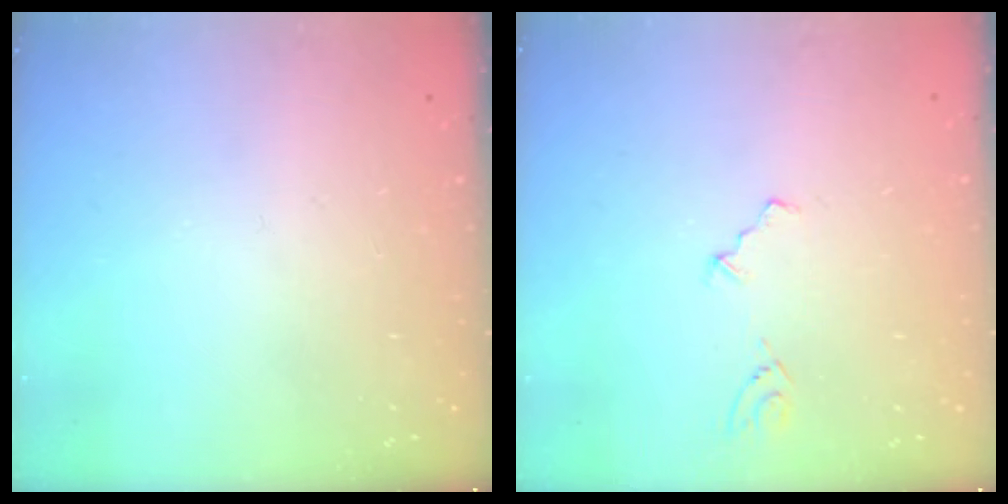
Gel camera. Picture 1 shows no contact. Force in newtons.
{"total": 2.7, "press": 2.5, "slide": 1.2}